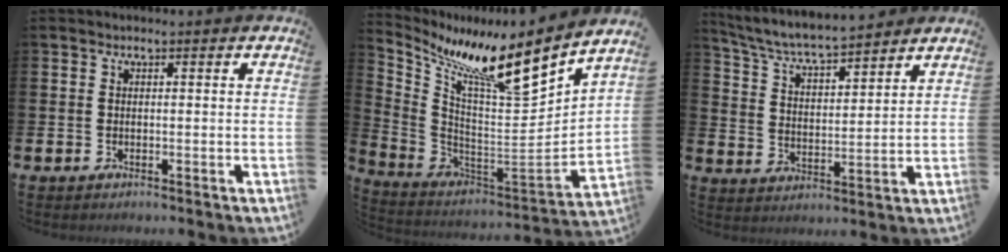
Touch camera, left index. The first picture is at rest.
{"total": 11.6, "force": [9.0, 1.3, 7.2], "torque": [-0.149, -0.072, 0.140]}
{"total": 6.1, "force": [5.9, 0.4, 1.6], "torque": [-0.060, -0.040, 0.101]}